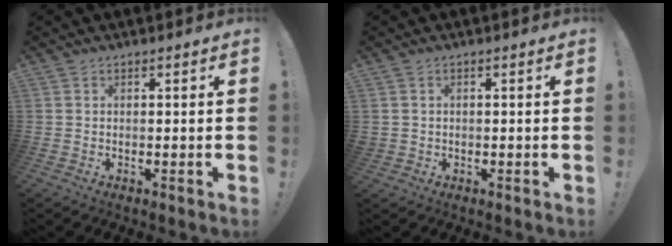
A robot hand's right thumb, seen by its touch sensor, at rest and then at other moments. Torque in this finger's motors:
{"motor_torque": [-0.42, 1.11, 1.41, -0.09, 0.13]}